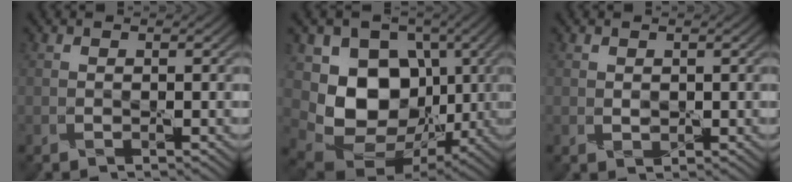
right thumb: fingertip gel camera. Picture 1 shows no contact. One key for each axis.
{"total": 11.9, "fx": 0.6, "fy": 9.6, "fz": 7.1, "tx": -0.137, "ty": -0.022, "tz": 0.006}
{"total": 0.9, "fx": 0.3, "fy": 0.7, "fz": 0.4, "tx": -0.014, "ty": -0.005, "tz": 0.011}